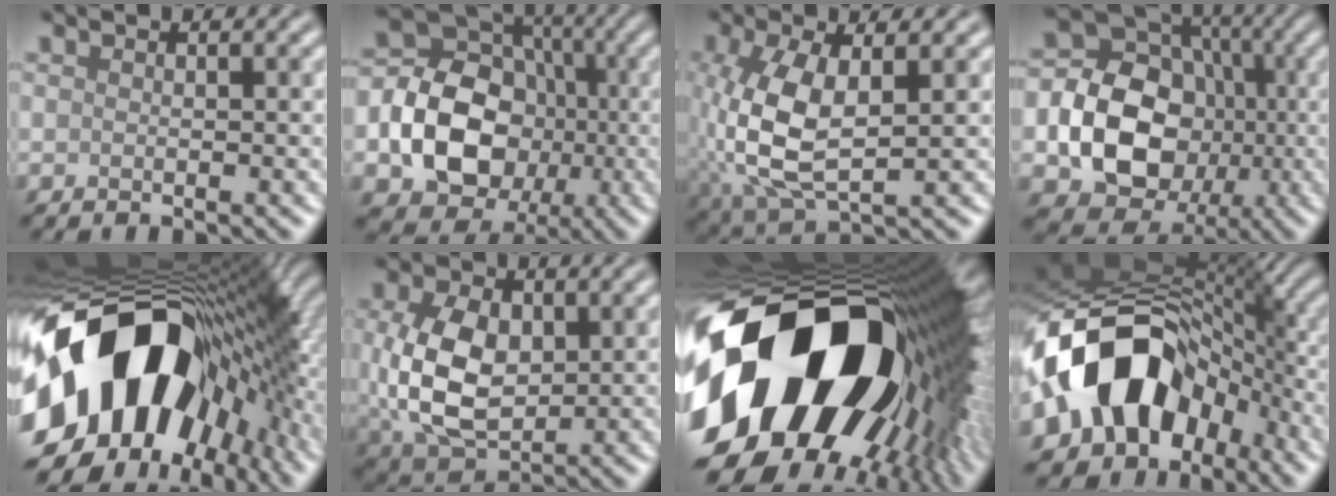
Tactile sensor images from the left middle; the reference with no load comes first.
{"total": 11.4, "force": [-2.0, 9.2, 6.5], "torque": [-0.110, -0.012, -0.054]}
{"total": 7.9, "force": [-0.2, 3.6, 7.0], "torque": [-0.168, 0.000, 0.000]}
{"total": 11.8, "force": [-1.8, 9.4, 6.8], "torque": [-0.120, -0.010, -0.044]}
{"total": 19.8, "force": [-3.7, 12.7, 14.7], "torque": [-0.277, -0.037, -0.061]}
{"total": 8.4, "force": [0.4, 5.6, 6.2], "torque": [-0.151, -0.008, 0.015]}
{"total": 21.6, "force": [-0.8, 13.7, 16.7], "torque": [-0.329, -0.073, 0.011]}
{"total": 14.7, "force": [-4.5, 10.2, 9.7], "torque": [-0.150, 0.008, -0.094]}